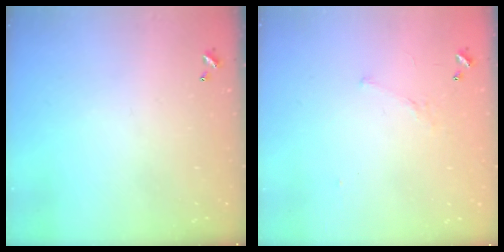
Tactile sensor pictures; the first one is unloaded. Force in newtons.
{"total": 4.2, "press": 4.1, "slide": 0.9}